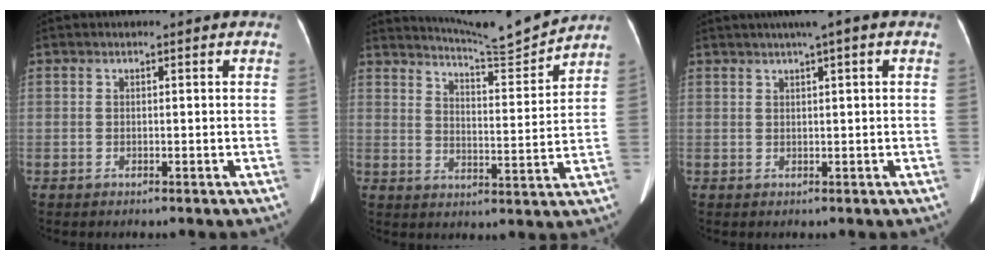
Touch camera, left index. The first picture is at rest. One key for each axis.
{"total": 10.3, "fx": 10.1, "fy": -1.9, "fz": 1.2, "tx": -0.033, "ty": -0.033, "tz": 0.159}
{"total": 2.3, "fx": 1.1, "fy": 0.1, "fz": 2.1, "tx": -0.037, "ty": 0.010, "tz": 0.015}